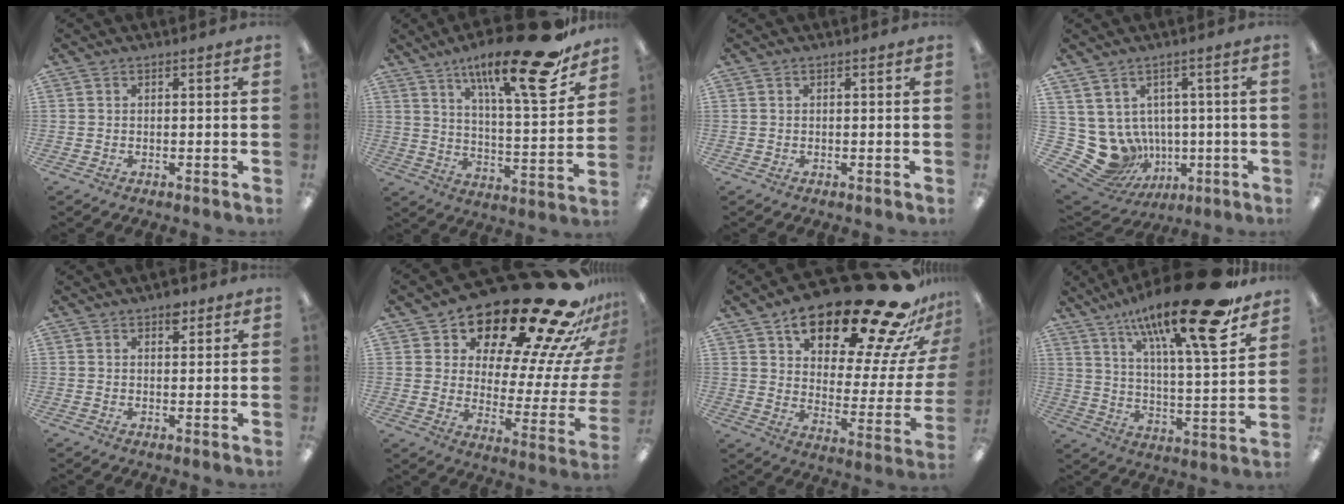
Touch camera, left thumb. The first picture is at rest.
{"total": 22.8, "force": [15.6, 5.3, 15.9], "torque": [-0.243, -0.101, 0.245]}
{"total": 0.0}
{"total": 10.8, "force": [-1.0, 10.1, 3.6], "torque": [-0.111, -0.017, -0.003]}
{"total": 3.9, "force": [2.4, 2.0, 2.2], "torque": [-0.016, -0.010, 0.037]}
{"total": 27.0, "force": [21.4, 8.1, 14.4], "torque": [-0.195, -0.170, 0.360]}
{"total": 26.7, "force": [18.8, 8.3, 17.0], "torque": [-0.243, -0.135, 0.304]}
{"total": 24.0, "force": [16.5, 4.6, 16.8], "torque": [-0.266, -0.106, 0.258]}